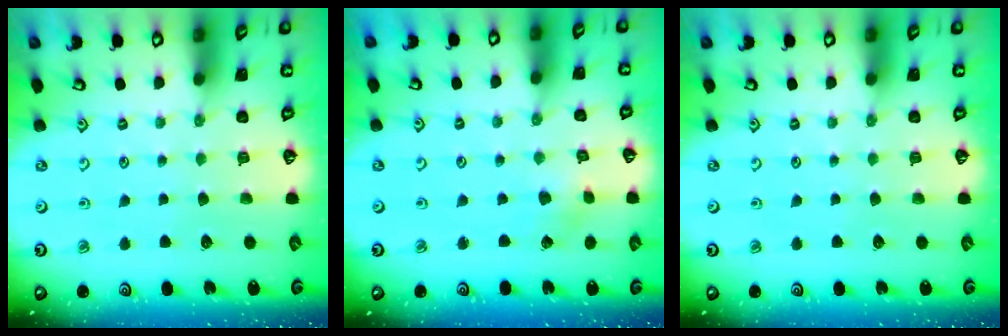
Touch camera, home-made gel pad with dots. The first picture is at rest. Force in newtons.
{"total": 1.5, "press": 1.5, "slide": 0.2}
{"total": 0.0}